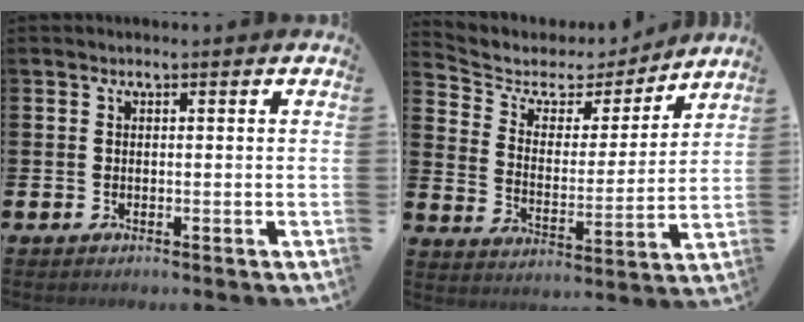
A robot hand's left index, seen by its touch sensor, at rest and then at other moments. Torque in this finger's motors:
{"motor_torque": [0.19, -1.73, 0.10, -0.01]}